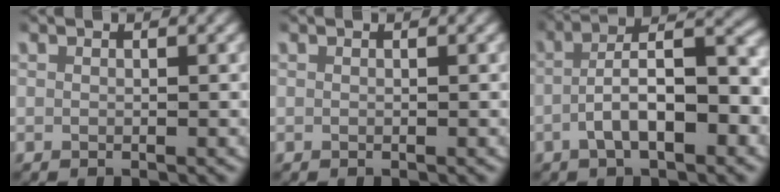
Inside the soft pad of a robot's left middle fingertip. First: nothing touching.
{"total": 0.0}
{"total": 5.5, "force": [-1.6, 1.8, 4.9], "torque": [-0.074, 0.009, -0.027]}